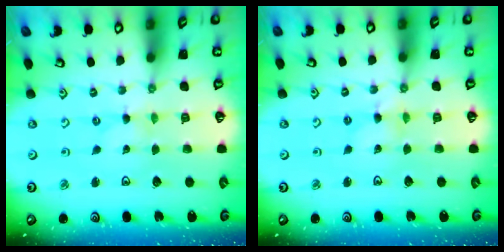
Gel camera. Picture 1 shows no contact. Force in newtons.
{"total": 2.0, "press": 2.0, "slide": 0.3}